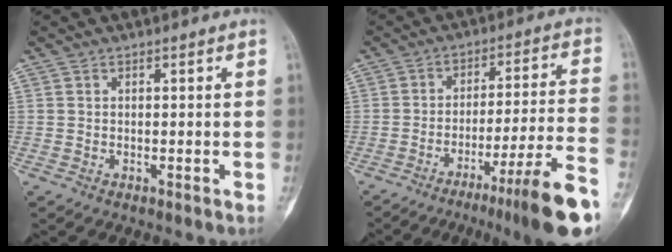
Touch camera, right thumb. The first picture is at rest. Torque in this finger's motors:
{"motor_torque": [3.36, 1.65, 1.49, -1.28, 0.42]}